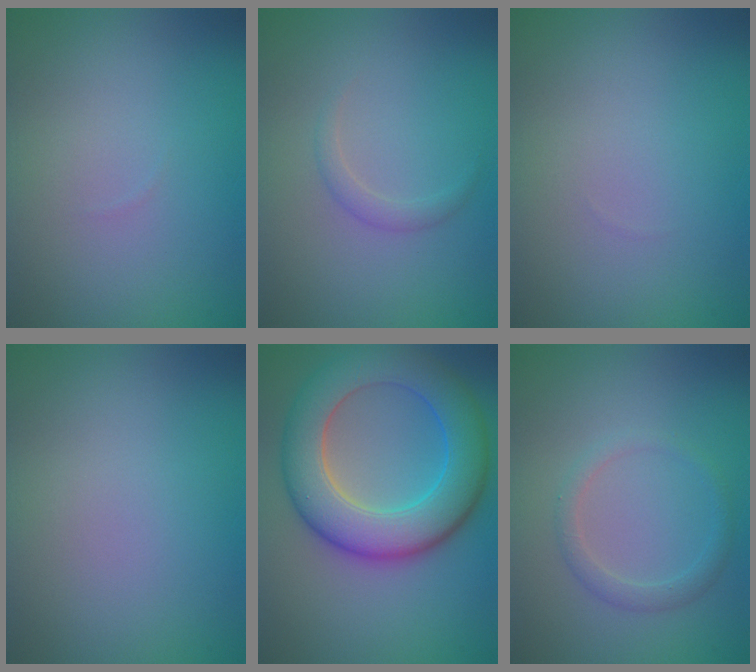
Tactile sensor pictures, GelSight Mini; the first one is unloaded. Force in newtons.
{"total": 1.1, "press": 1.1, "slide": 0.1}
{"total": 0.0}
{"total": 0.0}
{"total": 9.1, "press": 9.1, "slide": 0.3}
{"total": 1.7, "press": 1.7, "slide": 0.0}